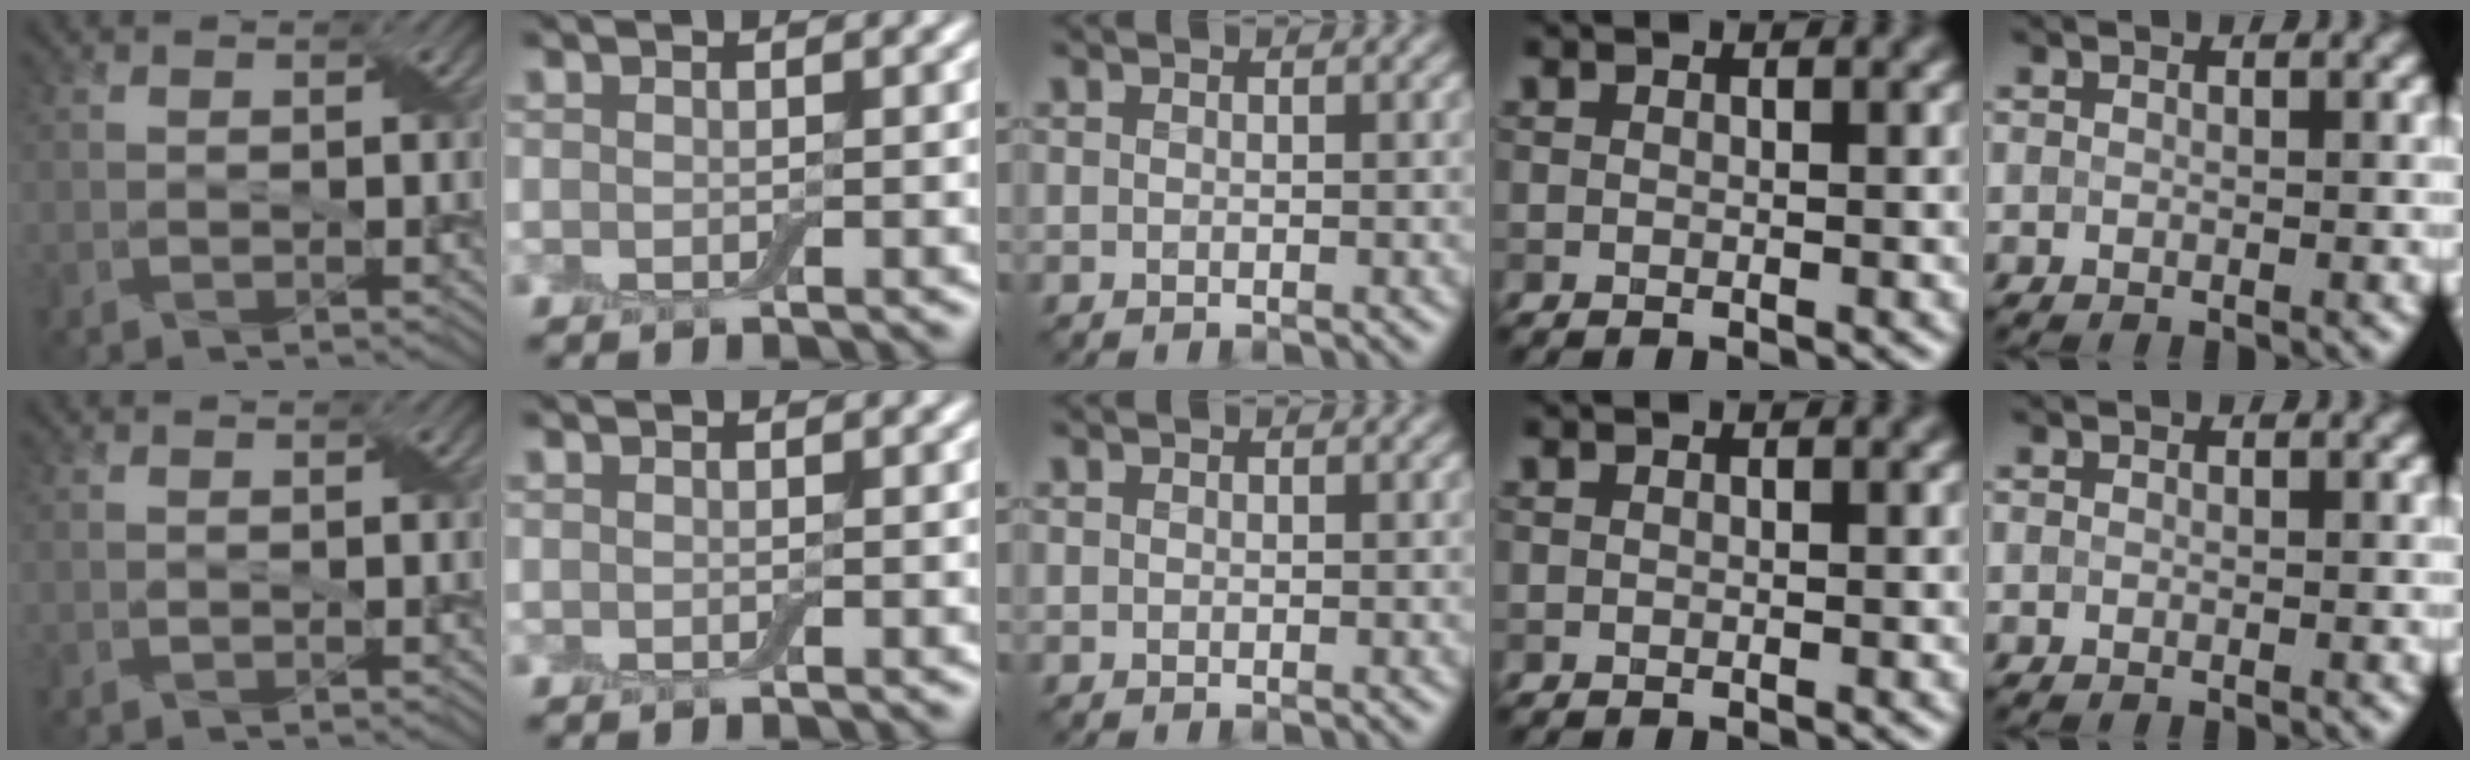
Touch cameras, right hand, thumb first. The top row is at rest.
{}